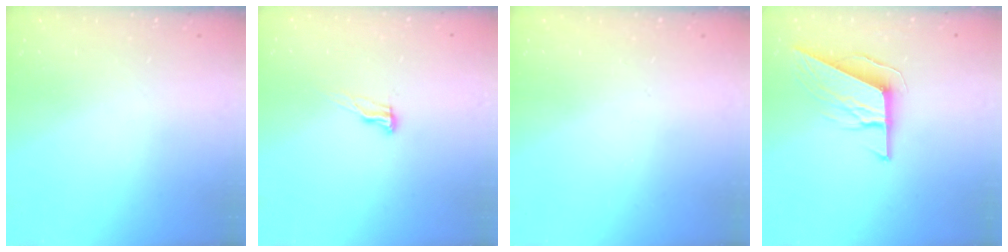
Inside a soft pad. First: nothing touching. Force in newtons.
{"total": 8.0, "press": 7.7, "slide": 2.0}
{"total": 0.0}
{"total": 10.3, "press": 10.0, "slide": 2.8}